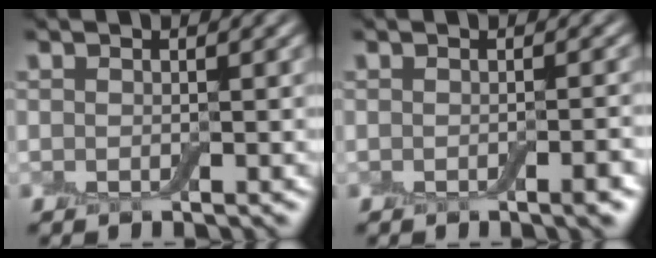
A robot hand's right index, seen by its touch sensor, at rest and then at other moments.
{"total": 1.8, "force": [-0.7, 0.3, 1.6], "torque": [-0.016, 0.002, -0.010]}